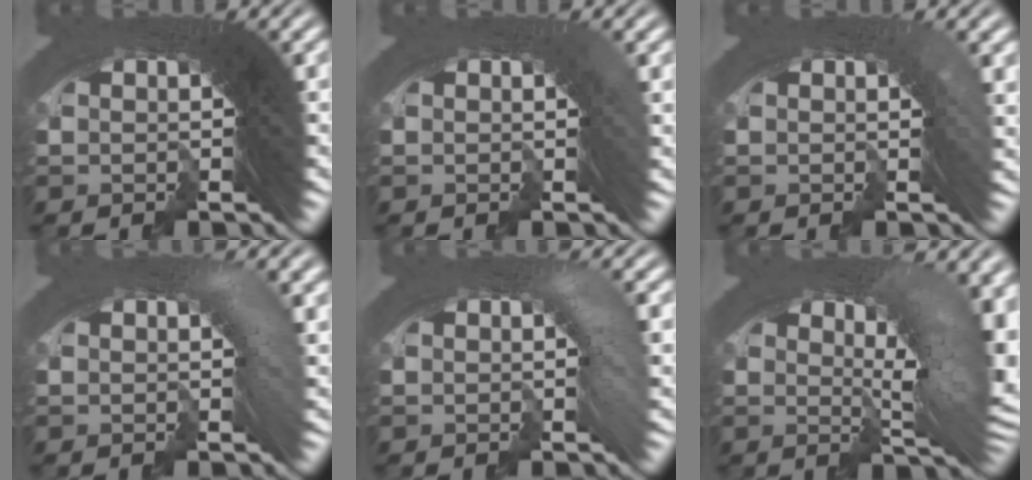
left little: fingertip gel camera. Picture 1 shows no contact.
{"total": 1.0, "force": [0.1, 0.2, 1.0], "torque": [-0.005, 0.004, 0.001]}
{"total": 1.7, "force": [0.3, 0.5, 1.6], "torque": [-0.007, 0.008, -0.001]}
{"total": 2.1, "force": [-0.1, 0.6, 2.0], "torque": [-0.016, 0.010, -0.007]}
{"total": 1.5, "force": [-0.4, 0.3, 1.5], "torque": [-0.016, 0.005, -0.008]}
{"total": 8.3, "force": [1.1, 3.3, 7.6], "torque": [-0.077, 0.012, 0.006]}